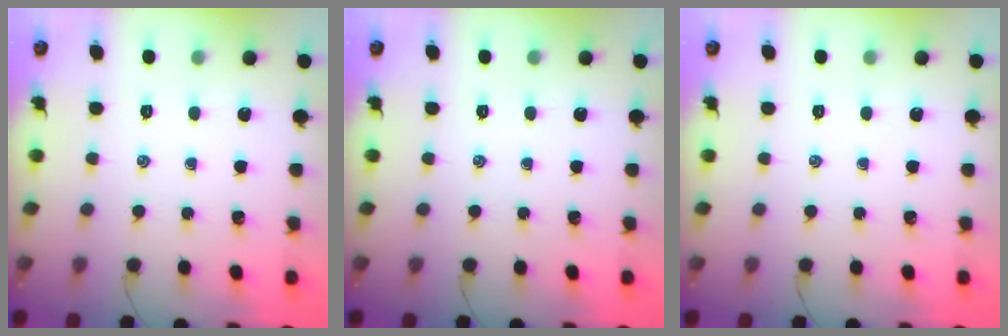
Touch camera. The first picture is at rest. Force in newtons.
{"total": 0.0}
{"total": 0.0}